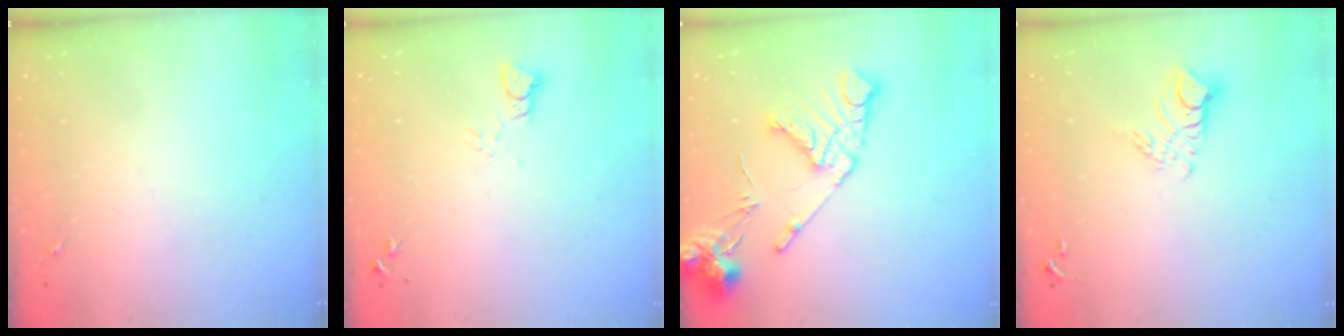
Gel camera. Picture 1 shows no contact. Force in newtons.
{"total": 3.2, "press": 3.2, "slide": 0.1}
{"total": 15.5, "press": 15.4, "slide": 2.0}
{"total": 9.3, "press": 9.3, "slide": 0.9}